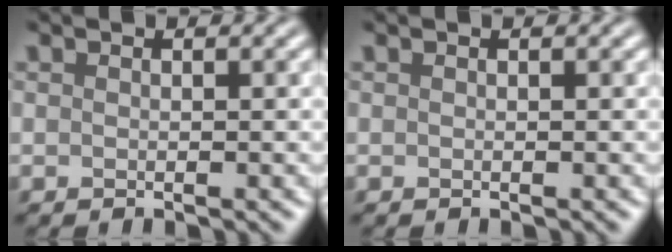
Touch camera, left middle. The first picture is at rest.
{"total": 0.0}